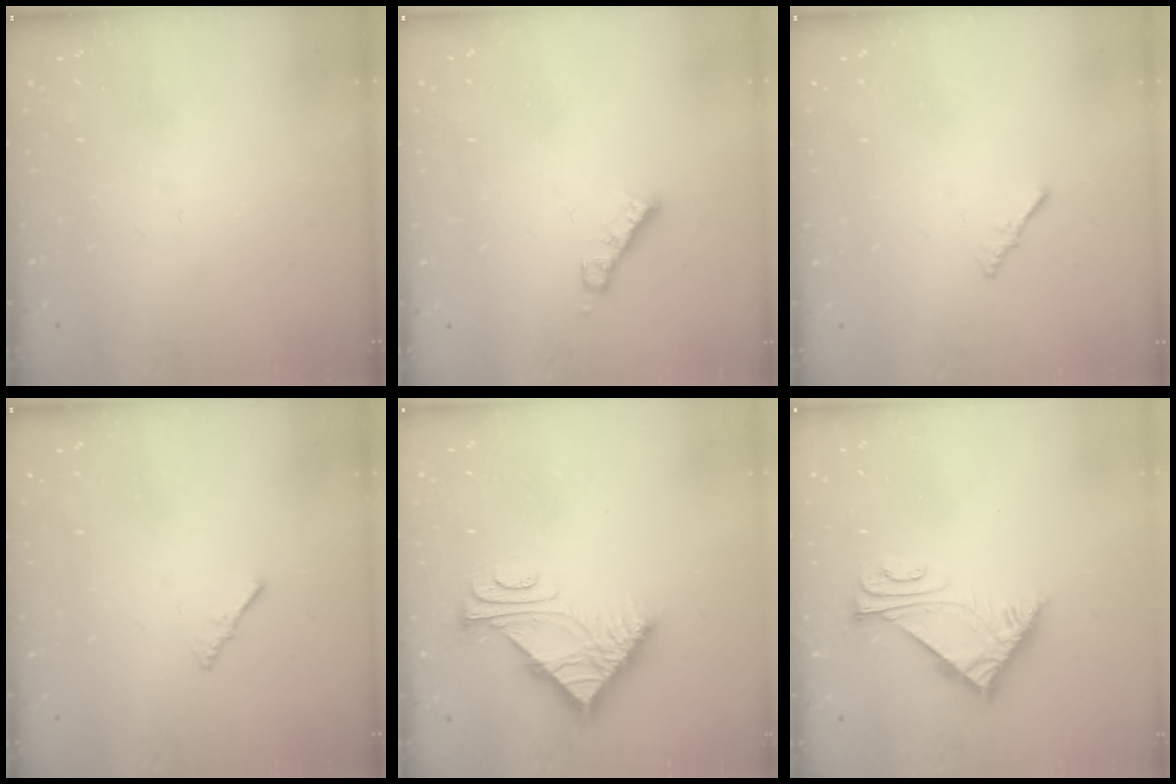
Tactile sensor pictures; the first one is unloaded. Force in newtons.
{"total": 4.0, "press": 4.0, "slide": 0.2}
{"total": 0.7, "press": 0.6, "slide": 0.3}
{"total": 0.7, "press": 0.6, "slide": 0.3}
{"total": 7.3, "press": 7.3, "slide": 0.6}
{"total": 5.5, "press": 5.5, "slide": 0.9}